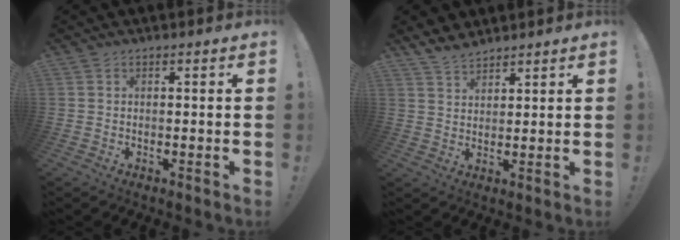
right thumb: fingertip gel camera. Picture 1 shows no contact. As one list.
[{"total": 5.2, "force": [4.5, 2.2, 1.1], "torque": [-0.022, -0.026, 0.087]}]